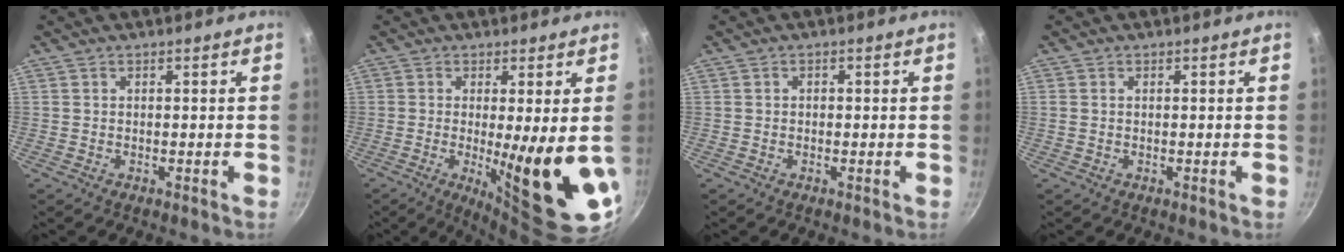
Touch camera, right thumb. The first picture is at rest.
{"total": 13.8, "force": [-1.2, 2.1, 13.6], "torque": [-0.188, -0.031, -0.006]}
{"total": 0.6, "force": [-0.1, 0.5, 0.2], "torque": [-0.003, 0.002, -0.002]}
{"total": 0.6, "force": [0.1, 0.4, 0.4], "torque": [-0.008, 0.002, 0.001]}